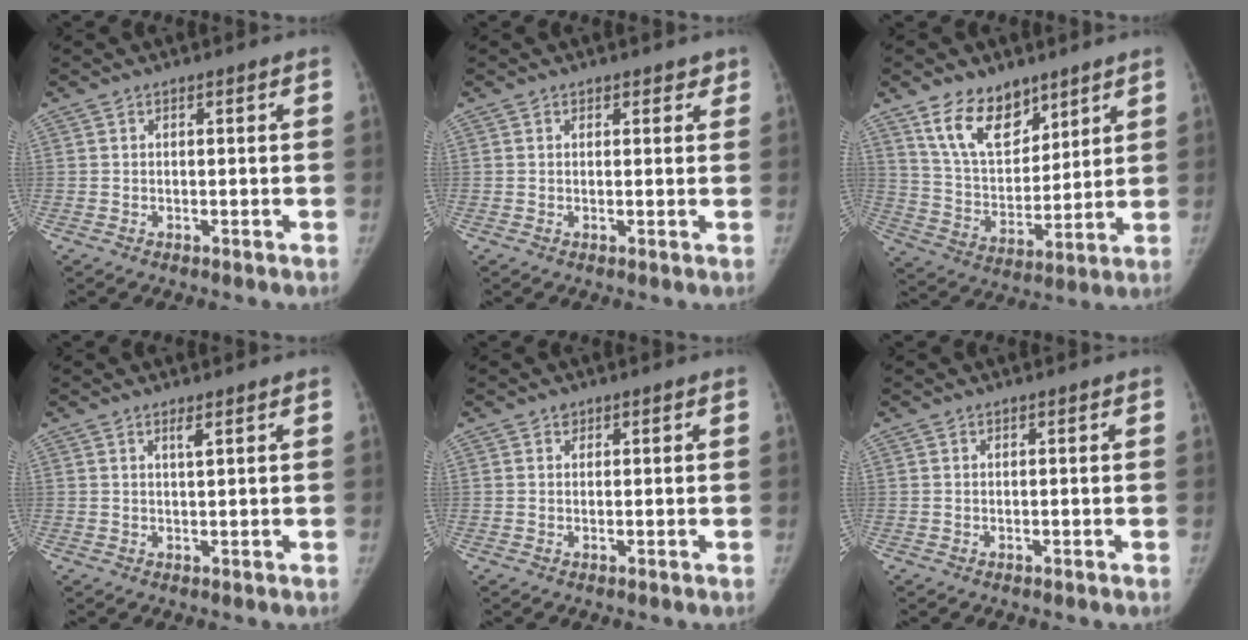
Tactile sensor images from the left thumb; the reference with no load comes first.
{"total": 1.9, "force": [1.4, 1.2, 0.4], "torque": [0.020, -0.005, 0.010]}
{"total": 13.8, "force": [9.1, 7.7, 6.8], "torque": [-0.081, -0.058, 0.175]}
{"total": 1.4, "force": [0.9, 0.1, 1.0], "torque": [-0.018, -0.007, 0.016]}
{"total": 0.9, "force": [0.6, 0.7, 0.2], "torque": [0.006, -0.003, 0.007]}
{"total": 0.0}